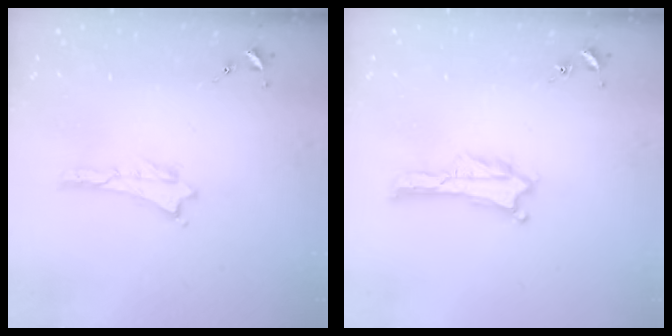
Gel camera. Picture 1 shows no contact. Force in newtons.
{"total": 0.0}